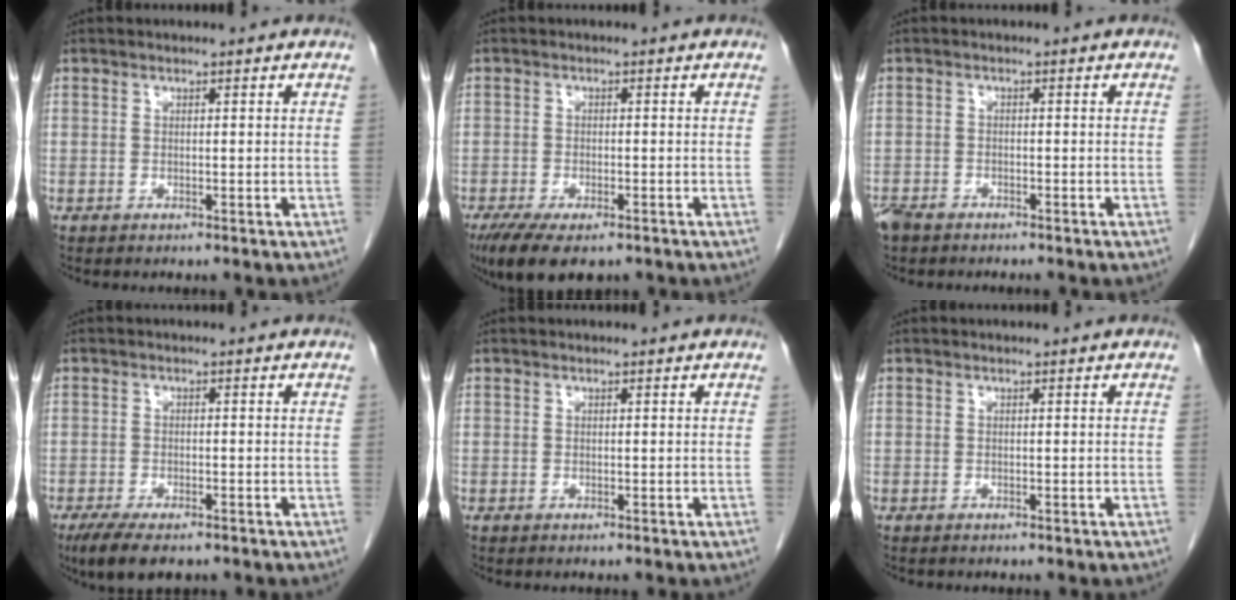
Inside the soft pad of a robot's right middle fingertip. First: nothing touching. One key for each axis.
{"total": 8.4, "fx": -5.8, "fy": 3.1, "fz": 5.2, "tx": -0.085, "ty": -0.015, "tz": -0.092}
{"total": 3.3, "fx": -2.8, "fy": 1.2, "fz": 1.3, "tx": -0.026, "ty": -0.004, "tz": -0.047}
{"total": 6.3, "fx": -4.5, "fy": 2.0, "fz": 3.8, "tx": -0.066, "ty": -0.012, "tz": -0.073}
{"total": 0.0}
{"total": 0.0}